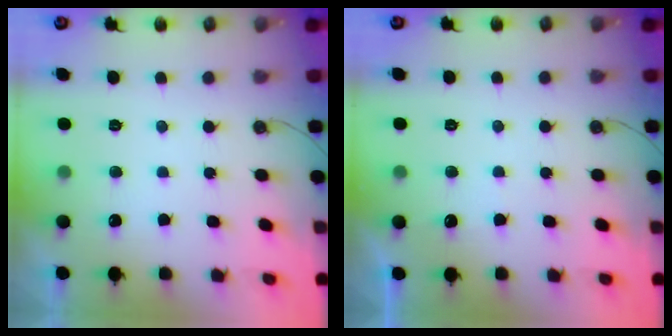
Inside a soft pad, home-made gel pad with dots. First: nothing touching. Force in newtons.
{"total": 2.0, "press": 2.0, "slide": 0.4}